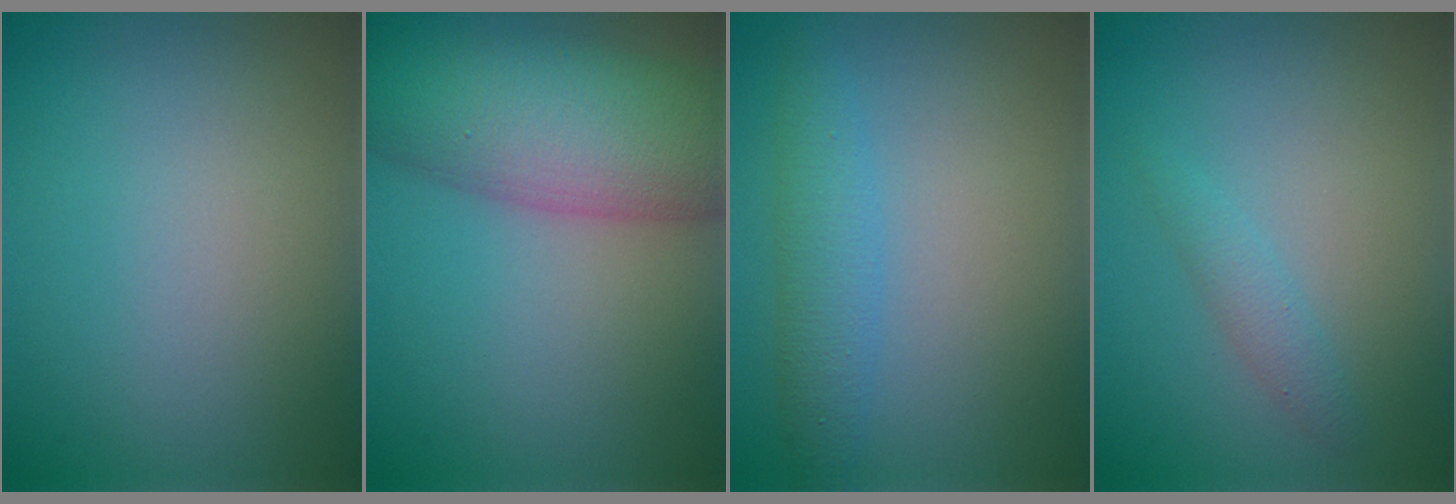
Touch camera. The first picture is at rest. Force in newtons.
{"total": 10.3, "press": 10.3, "slide": 0.6}
{"total": 2.8, "press": 2.8, "slide": 0.0}
{"total": 1.4, "press": 1.4, "slide": 0.0}